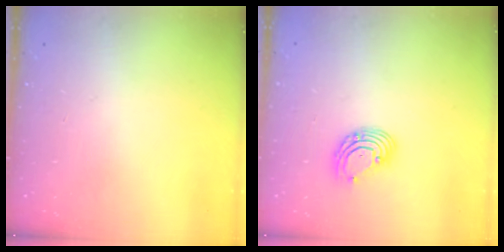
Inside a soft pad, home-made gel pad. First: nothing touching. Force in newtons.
{"total": 6.5, "press": 6.4, "slide": 0.8}